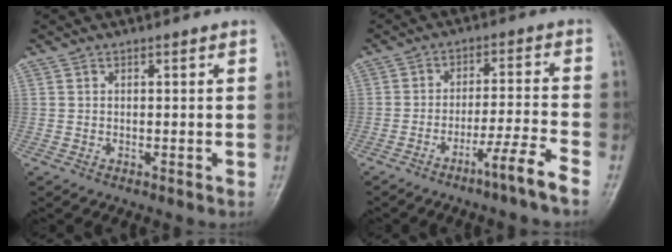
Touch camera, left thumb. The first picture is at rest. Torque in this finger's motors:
{"motor_torque": [-0.37, 0.45, -0.24, 0.21, 0.03]}